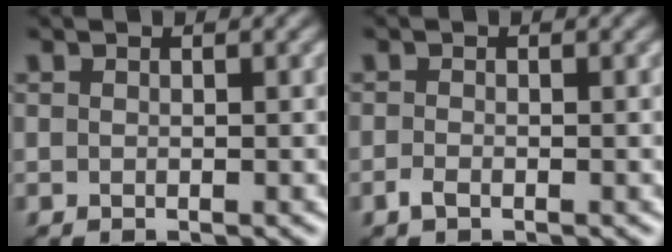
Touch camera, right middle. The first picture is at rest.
{"total": 0.9, "force": [-0.6, 0.3, 0.6], "torque": [-0.017, 0.000, -0.012]}